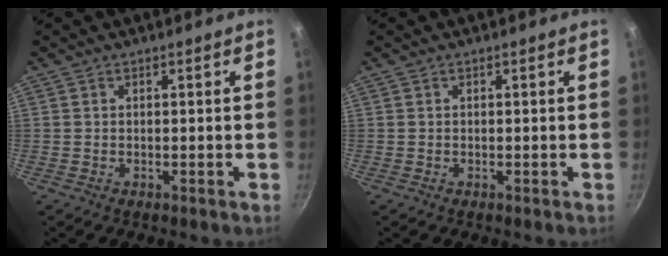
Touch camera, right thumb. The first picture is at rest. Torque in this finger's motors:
{"motor_torque": [0.01, 0.00, 0.01, 0.00, 0.04]}